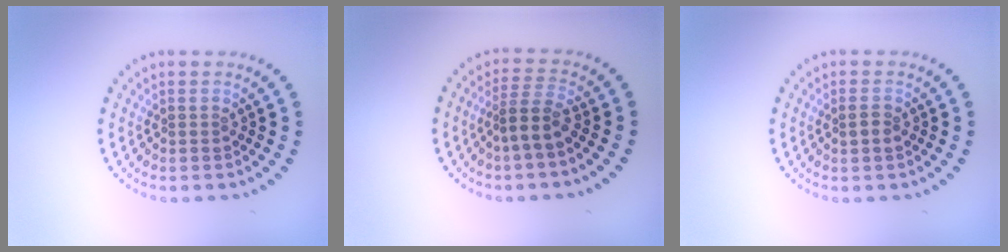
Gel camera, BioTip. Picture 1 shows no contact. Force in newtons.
{"total": 2.6, "press": 1.9, "slide": 1.8}
{"total": 1.2, "press": 1.2, "slide": 0.2}